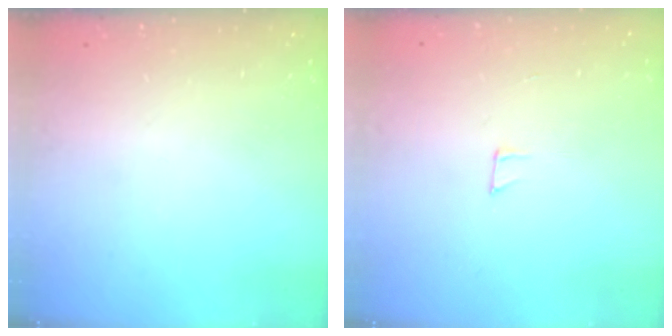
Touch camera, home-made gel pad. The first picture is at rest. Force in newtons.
{"total": 4.3, "press": 4.3, "slide": 0.4}